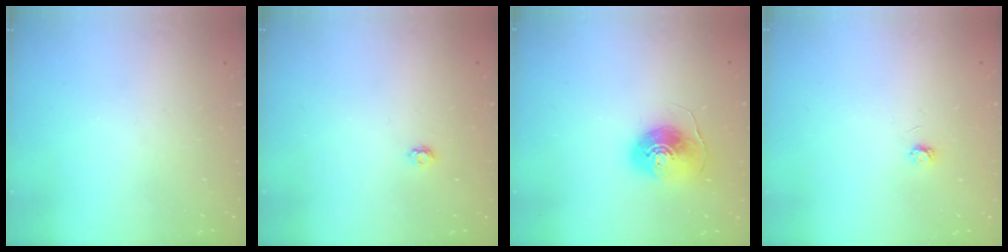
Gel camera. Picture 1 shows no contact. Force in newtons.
{"total": 2.9, "press": 2.9, "slide": 0.4}
{"total": 8.1, "press": 8.1, "slide": 0.3}
{"total": 2.9, "press": 2.9, "slide": 0.3}